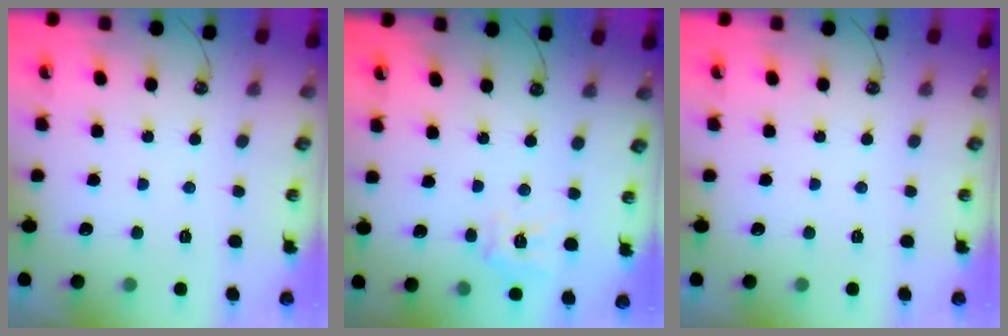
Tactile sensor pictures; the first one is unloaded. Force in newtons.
{"total": 11.6, "press": 11.5, "slide": 1.3}
{"total": 0.0}